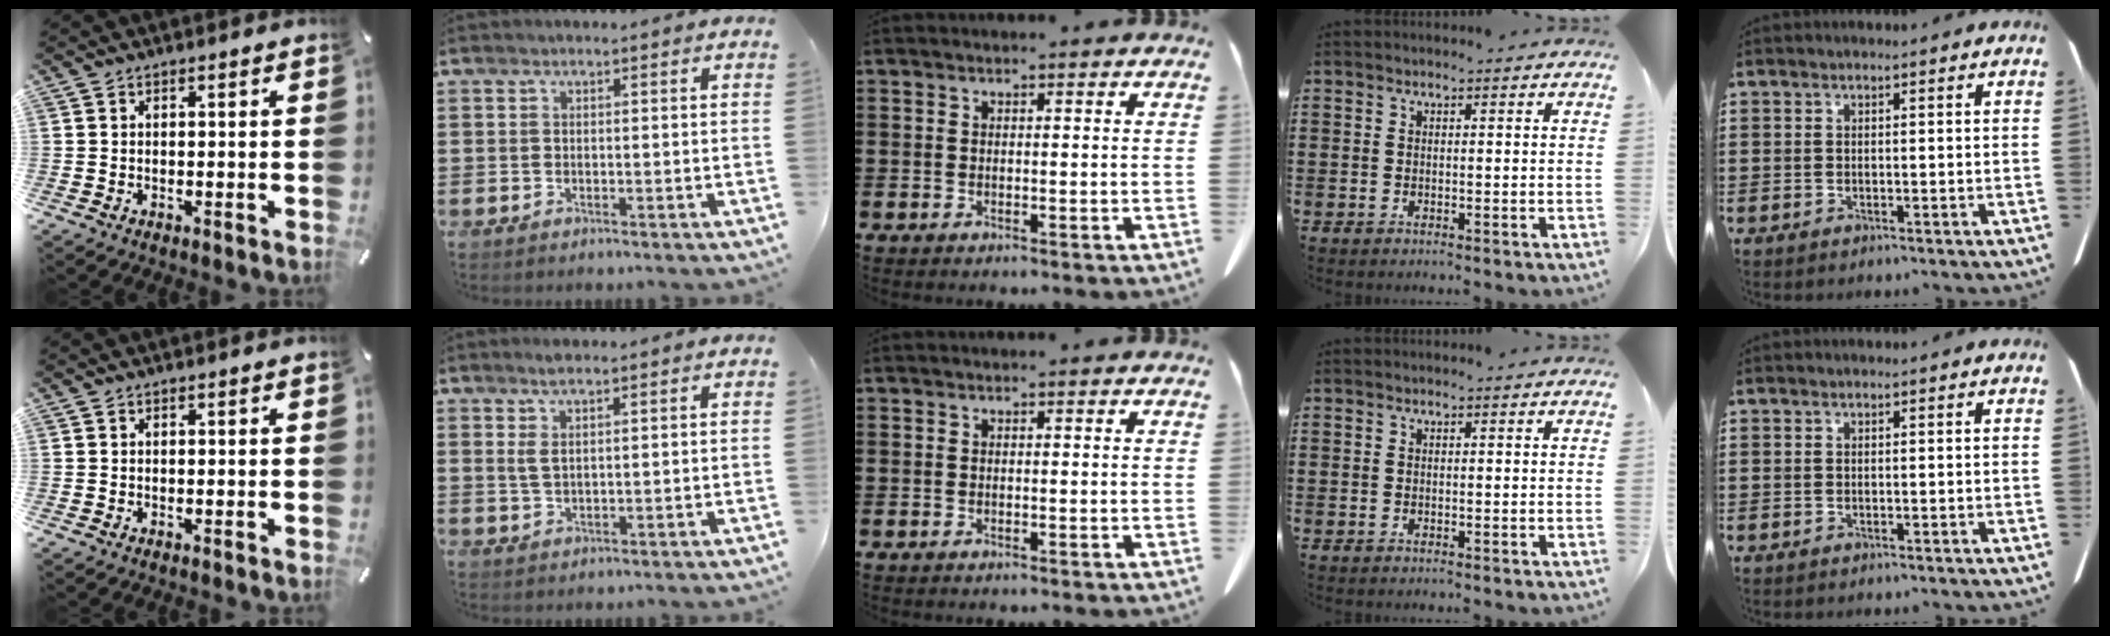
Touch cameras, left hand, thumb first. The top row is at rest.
{"index": {"total": 3.2, "force": [1.7, 1.0, 2.5], "torque": [-0.053, 0.005, 0.030]}}